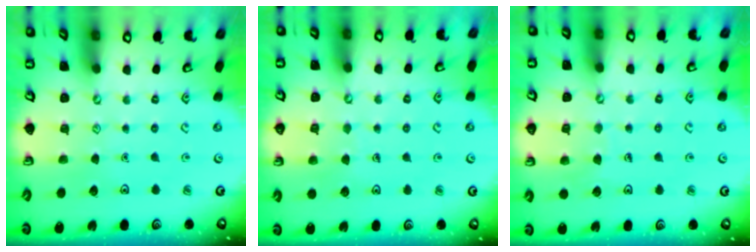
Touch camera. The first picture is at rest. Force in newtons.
{"total": 4.4, "press": 4.4, "slide": 0.2}
{"total": 4.7, "press": 4.7, "slide": 0.4}